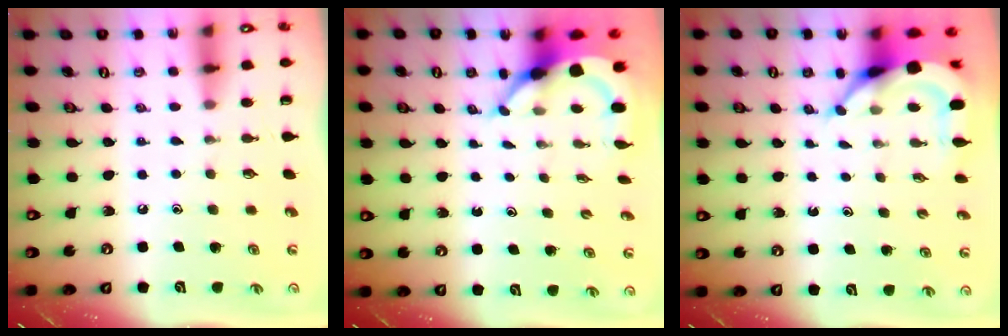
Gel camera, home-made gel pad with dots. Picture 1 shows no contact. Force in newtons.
{"total": 5.5, "press": 5.5, "slide": 0.7}
{"total": 6.6, "press": 6.6, "slide": 0.2}